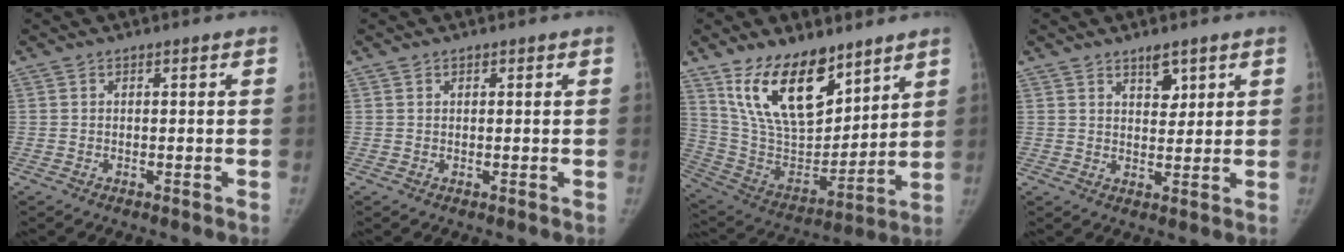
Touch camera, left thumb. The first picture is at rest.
{"total": 0.6, "force": [0.4, 0.4, 0.1], "torque": [0.004, -0.002, 0.004]}
{"total": 20.6, "force": [12.8, 10.1, 12.6], "torque": [-0.173, -0.074, 0.248]}
{"total": 4.1, "force": [2.7, 2.0, 2.3], "torque": [-0.017, -0.019, 0.044]}